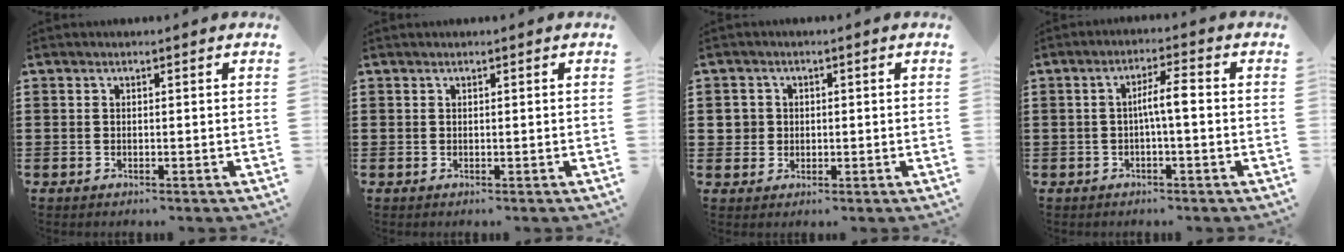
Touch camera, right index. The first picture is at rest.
{"total": 0.0}
{"total": 2.4, "force": [0.2, 2.3, 0.6], "torque": [-0.021, 0.009, 0.001]}
{"total": 3.9, "force": [-0.4, 0.4, 3.9], "torque": [-0.072, 0.006, -0.012]}